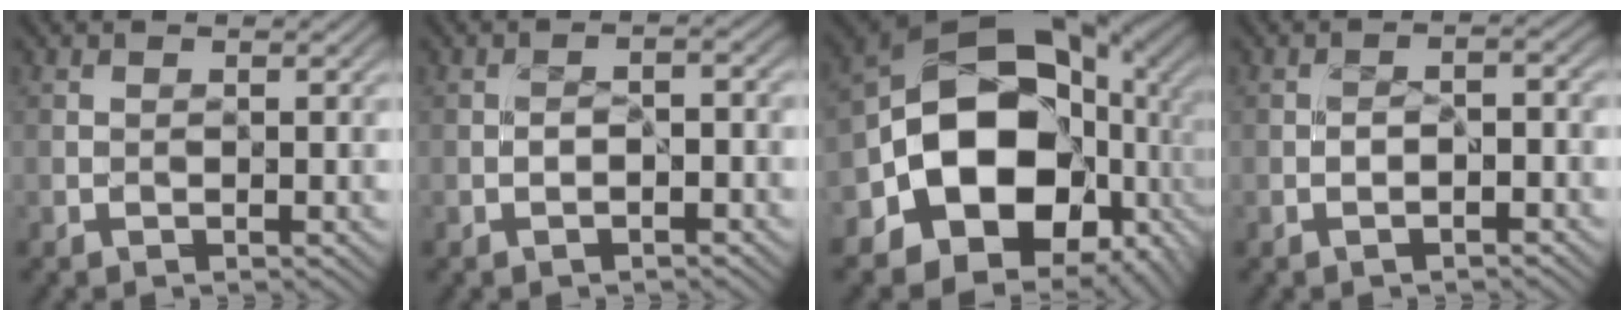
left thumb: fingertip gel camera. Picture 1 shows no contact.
{"total": 1.8, "force": [-1.2, 0.2, 1.3], "torque": [-0.022, 0.001, -0.022]}
{"total": 17.9, "force": [-1.5, 13.4, 11.7], "torque": [-0.206, -0.031, -0.015]}
{"total": 2.1, "force": [-1.3, 0.1, 1.6], "torque": [-0.027, 0.002, -0.024]}